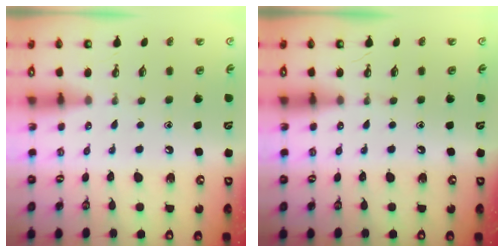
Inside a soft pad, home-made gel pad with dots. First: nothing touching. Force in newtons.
{"total": 0.0}